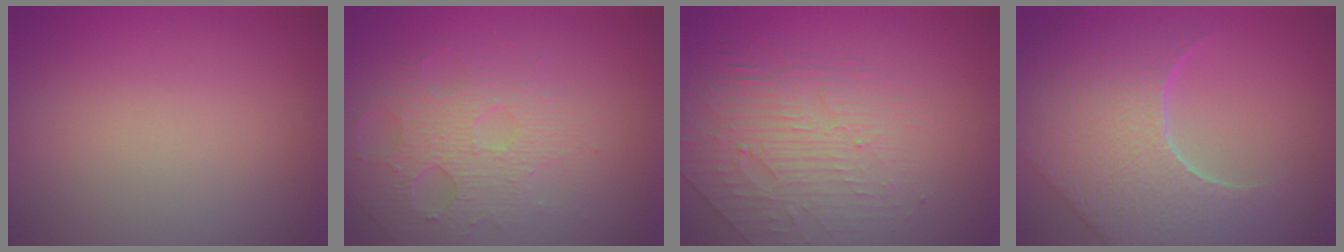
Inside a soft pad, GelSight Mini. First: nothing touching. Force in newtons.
{"total": 3.9, "press": 3.6, "slide": 1.5}
{"total": 2.8, "press": 2.3, "slide": 1.6}
{"total": 8.4, "press": 6.1, "slide": 5.9}